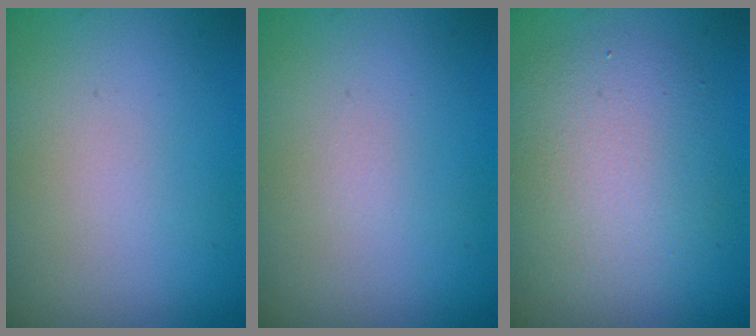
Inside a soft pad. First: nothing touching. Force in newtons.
{"total": 0.0}
{"total": 5.1, "press": 5.1, "slide": 0.3}